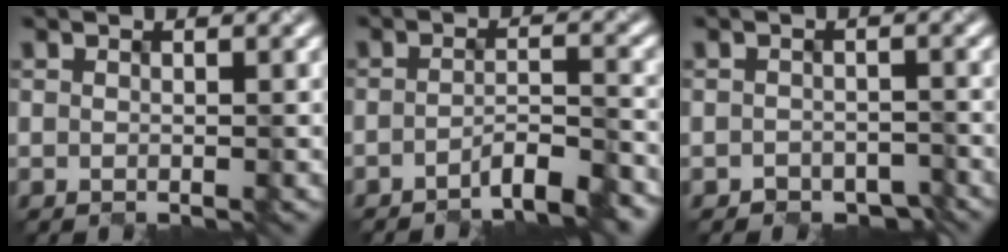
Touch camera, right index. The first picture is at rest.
{"total": 4.0, "force": [-3.1, 0.8, 2.3], "torque": [-0.034, 0.004, -0.054]}
{"total": 2.5, "force": [-2.2, 1.2, 0.5], "torque": [-0.006, -0.009, -0.028]}